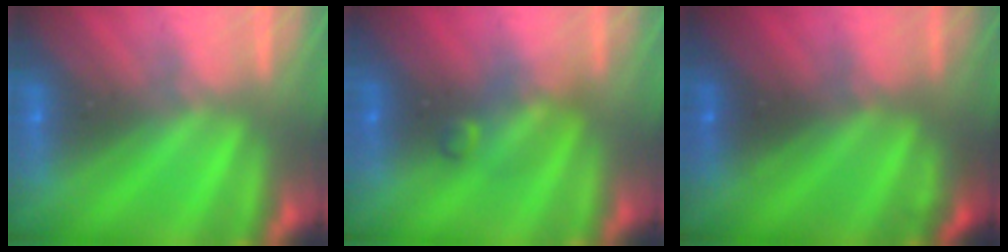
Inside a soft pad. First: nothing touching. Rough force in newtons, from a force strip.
{"total": 2.4}
{"total": 1.4}